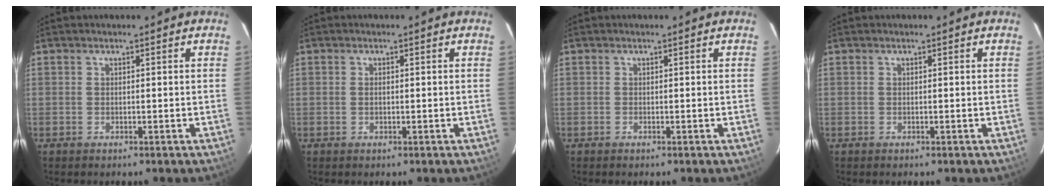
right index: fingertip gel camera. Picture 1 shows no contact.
{"total": 0.9, "force": [0.1, 0.5, 0.7], "torque": [-0.012, 0.001, 0.001]}
{"total": 0.0}
{"total": 0.0}